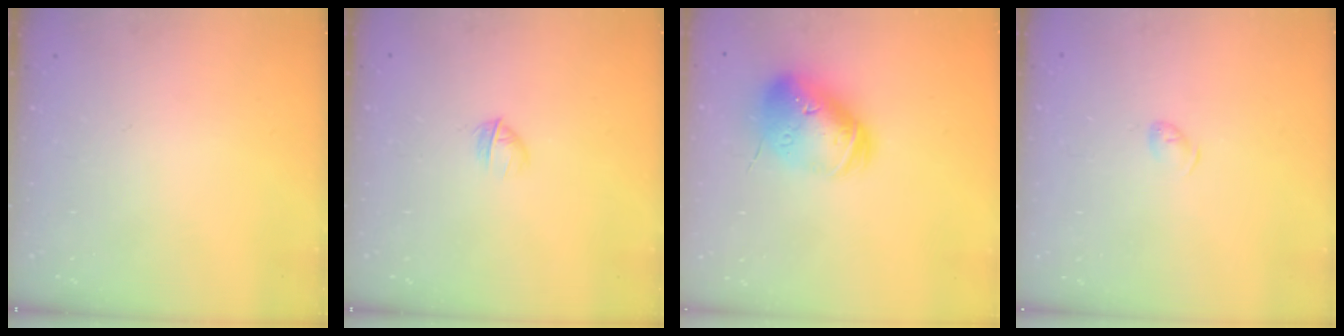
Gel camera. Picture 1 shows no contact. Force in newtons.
{"total": 3.2, "press": 3.1, "slide": 0.9}
{"total": 19.6, "press": 19.4, "slide": 2.8}
{"total": 4.0, "press": 3.9, "slide": 0.7}